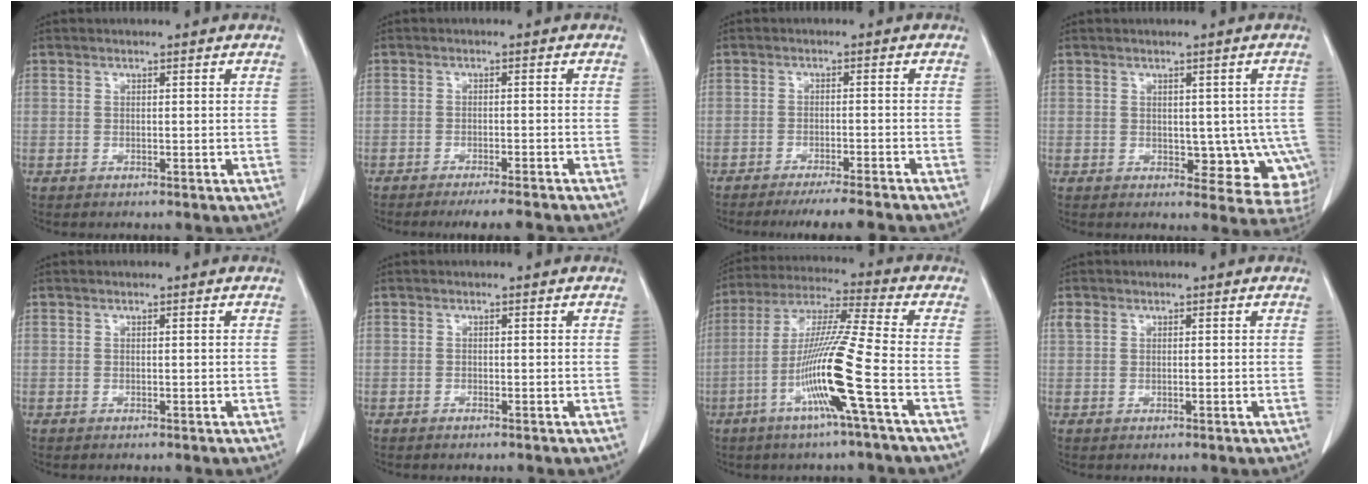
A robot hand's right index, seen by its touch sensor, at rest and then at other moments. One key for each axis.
{"total": 6.4, "fx": -5.7, "fy": -0.2, "fz": 2.9, "tx": -0.023, "ty": -0.012, "tz": -0.081}
{"total": 8.9, "fx": -8.0, "fy": -0.6, "fz": 3.7, "tx": -0.033, "ty": -0.020, "tz": -0.114}
{"total": 8.2, "fx": -1.5, "fy": 5.1, "fz": 6.2, "tx": -0.043, "ty": 0.010, "tz": -0.009}
{"total": 0.0}
{"total": 0.0}
{"total": 14.5, "fx": -4.9, "fy": -1.6, "fz": 13.6, "tx": -0.270, "ty": -0.011, "tz": -0.102}
{"total": 1.6, "fx": 0.6, "fy": 1.0, "fz": 1.0, "tx": -0.033, "ty": 0.013, "tz": 0.017}